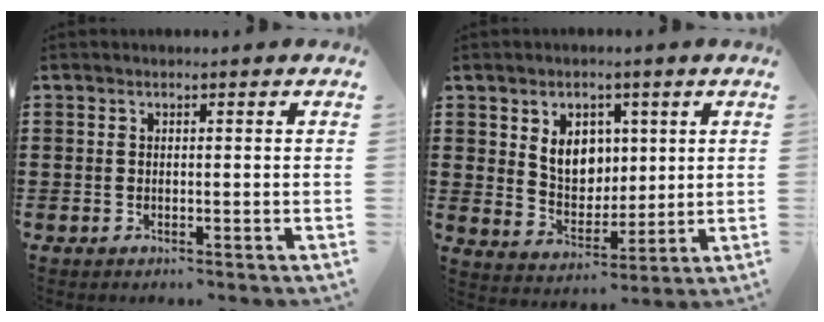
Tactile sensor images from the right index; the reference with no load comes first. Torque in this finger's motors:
{"motor_torque": [0.73, 0.48, 0.58, 0.10]}